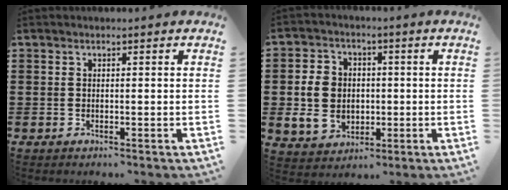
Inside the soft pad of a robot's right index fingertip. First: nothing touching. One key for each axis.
{"total": 7.3, "fx": 0.0, "fy": 6.3, "fz": 3.7, "tx": -0.094, "ty": 0.012, "tz": -0.002}